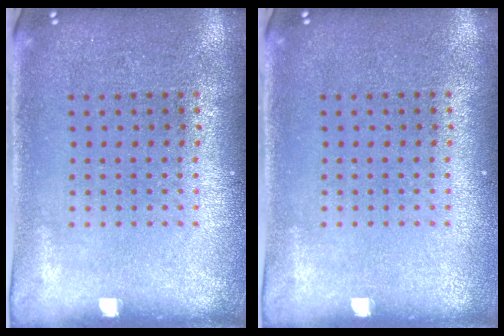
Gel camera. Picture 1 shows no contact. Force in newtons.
{"total": 0.0}